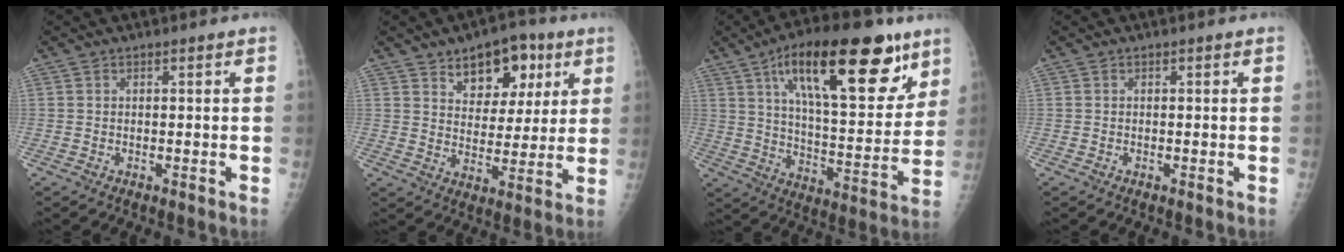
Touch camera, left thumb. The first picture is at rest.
{"total": 12.3, "force": [6.4, 7.6, 7.2], "torque": [-0.058, -0.027, 0.097]}
{"total": 26.3, "force": [13.9, 10.0, 20.0], "torque": [-0.268, -0.033, 0.222]}
{"total": 0.0}